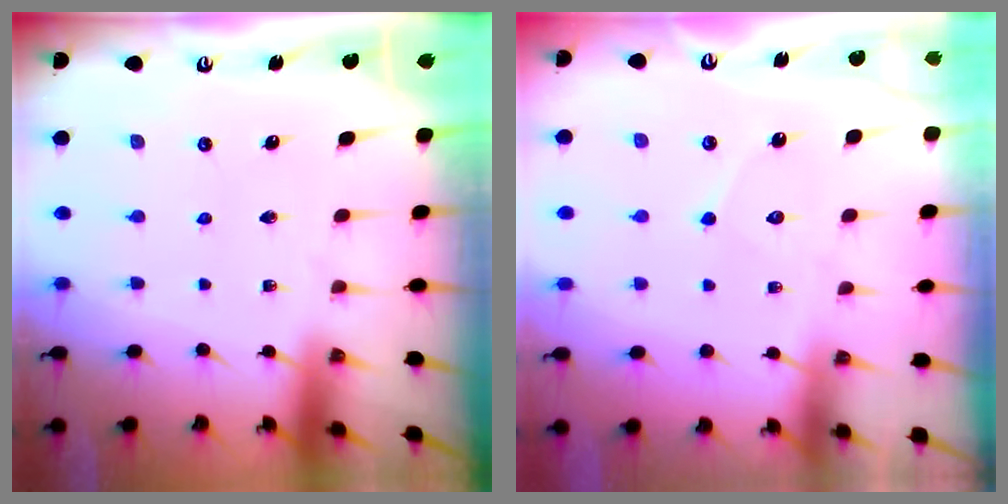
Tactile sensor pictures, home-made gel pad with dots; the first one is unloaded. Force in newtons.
{"total": 5.2, "press": 5.1, "slide": 0.4}